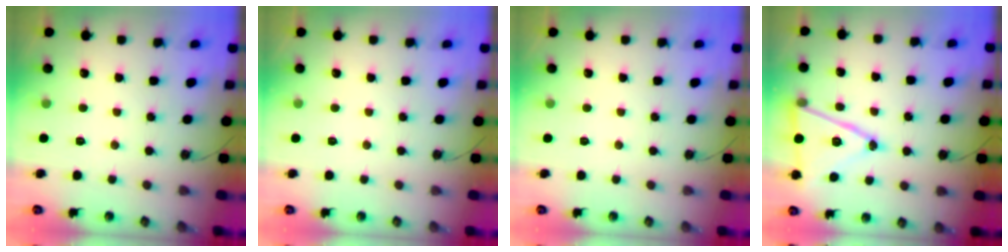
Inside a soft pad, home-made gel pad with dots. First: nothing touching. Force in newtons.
{"total": 0.0}
{"total": 0.0}
{"total": 16.0, "press": 15.6, "slide": 3.6}